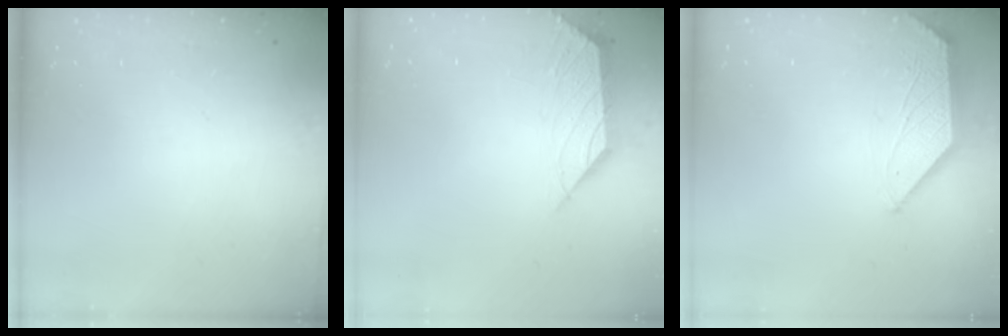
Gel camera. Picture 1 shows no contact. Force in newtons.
{"total": 2.3, "press": 2.2, "slide": 0.3}
{"total": 1.1, "press": 1.1, "slide": 0.3}